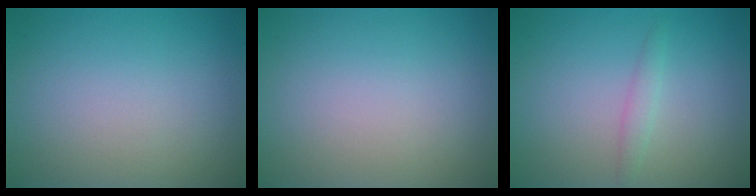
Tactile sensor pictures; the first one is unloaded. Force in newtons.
{"total": 0.0}
{"total": 1.2, "press": 1.2, "slide": 0.1}